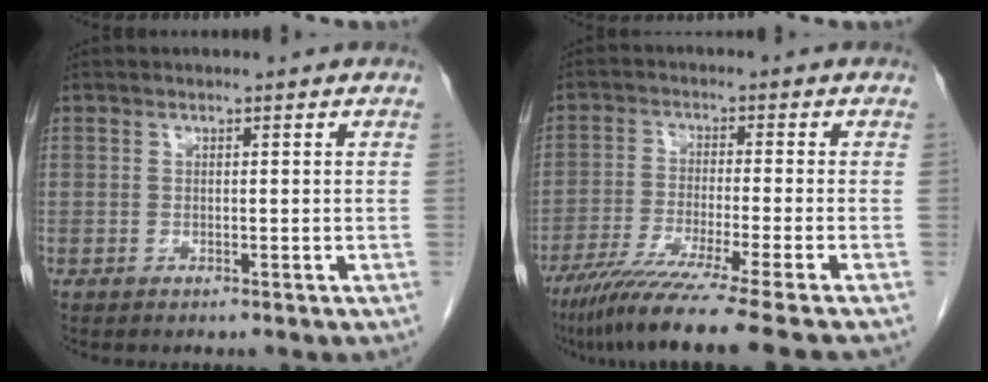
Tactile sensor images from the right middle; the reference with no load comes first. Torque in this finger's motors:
{"motor_torque": [1.16, -0.99, 0.23, 0.17]}